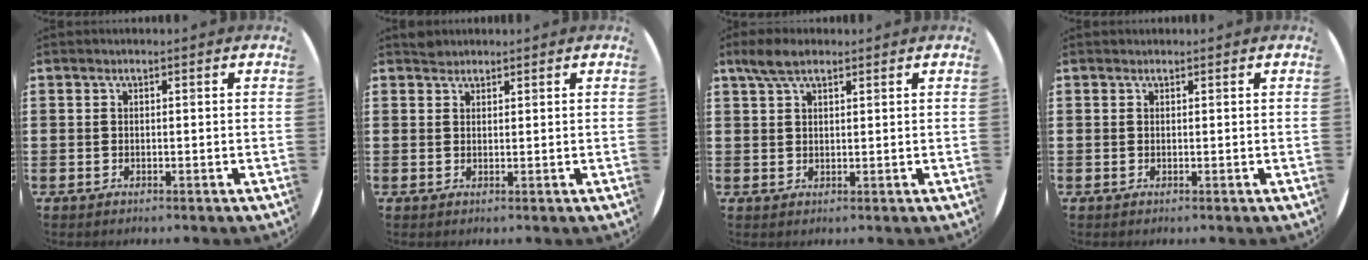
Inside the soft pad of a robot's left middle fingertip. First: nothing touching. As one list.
[{"total": 1.2, "force": [1.2, 0.4, -0.2], "torque": [0.011, -0.001, 0.021]}, {"total": 3.8, "force": [2.8, 1.6, 2.0], "torque": [-0.036, 0.005, 0.050]}, {"total": 0.0}]